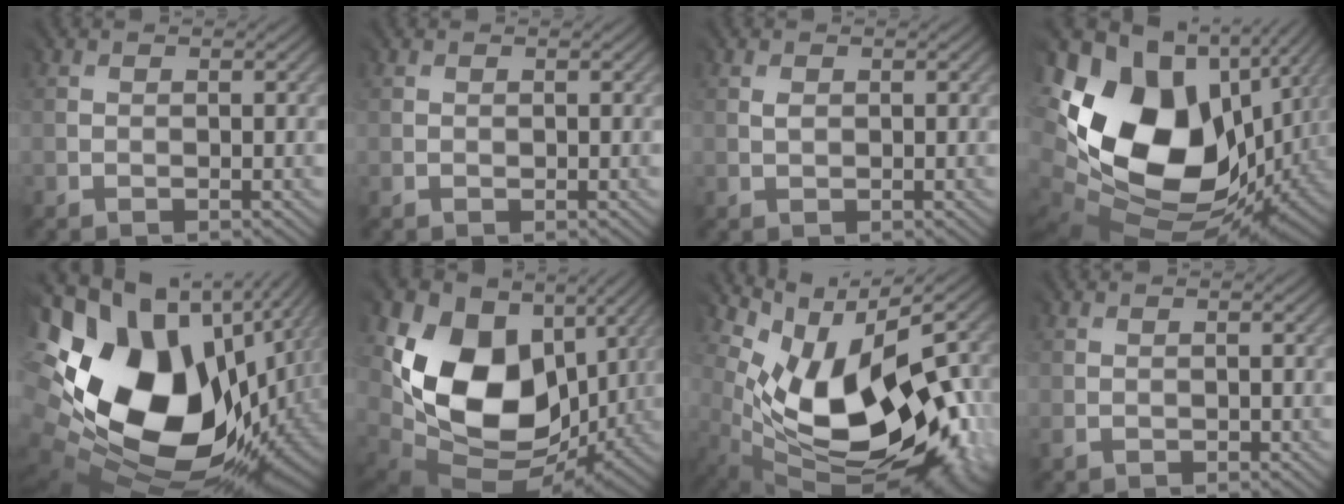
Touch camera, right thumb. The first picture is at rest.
{"total": 0.5, "force": [0.0, 0.4, 0.3], "torque": [-0.001, 0.001, 0.002]}
{"total": 1.0, "force": [0.8, 0.5, 0.1], "torque": [-0.004, 0.001, 0.017]}
{"total": 19.4, "force": [0.8, 14.1, 13.3], "torque": [-0.317, -0.044, 0.063]}
{"total": 20.2, "force": [-0.4, 13.7, 14.9], "torque": [-0.330, -0.069, 0.030]}
{"total": 15.2, "force": [2.8, 11.6, 9.4], "torque": [-0.189, -0.025, 0.071]}
{"total": 14.2, "force": [-1.3, 7.2, 12.1], "torque": [-0.174, -0.024, -0.009]}
{"total": 0.0}